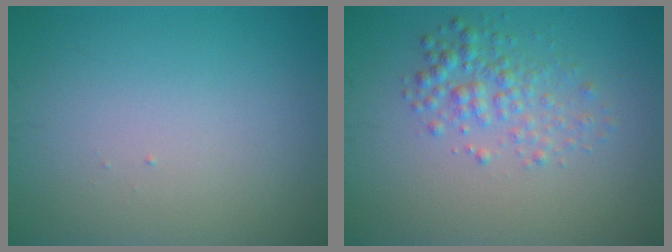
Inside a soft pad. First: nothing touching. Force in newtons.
{"total": 2.8, "press": 2.8, "slide": 0.0}